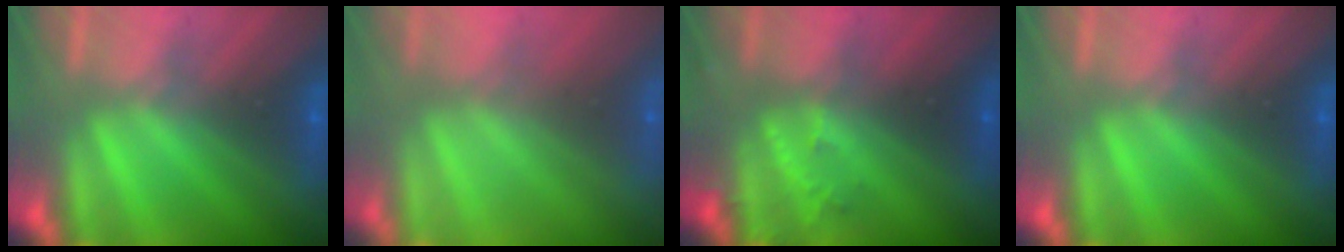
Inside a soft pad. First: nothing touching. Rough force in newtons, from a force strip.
{"total": 9.3}
{"total": 2.8}
{"total": 0.0}